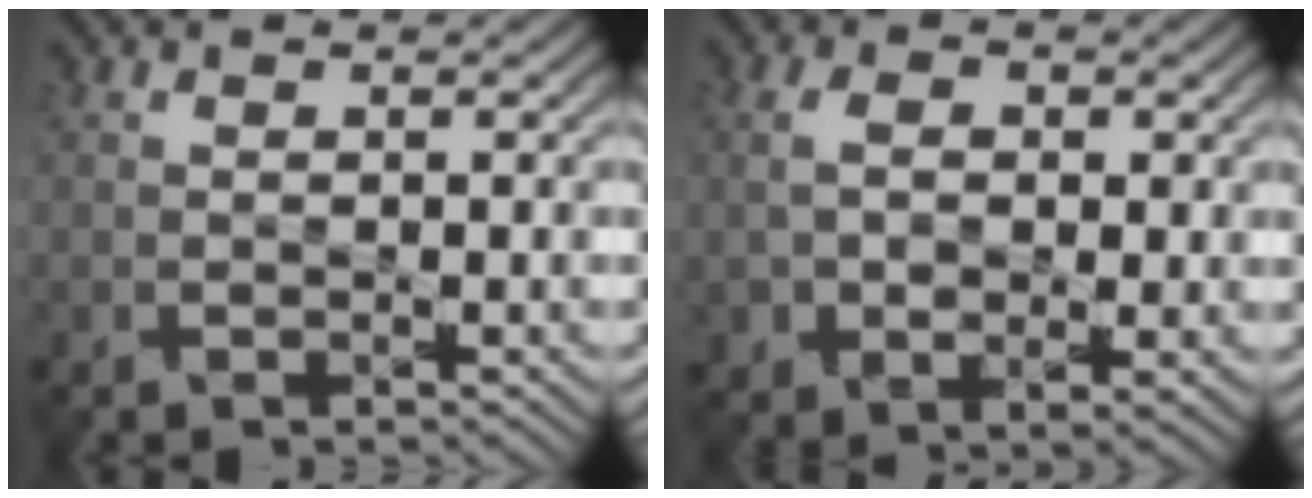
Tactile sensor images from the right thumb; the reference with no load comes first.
{"total": 5.8, "force": [0.4, 3.9, 4.3], "torque": [-0.094, -0.010, 0.022]}